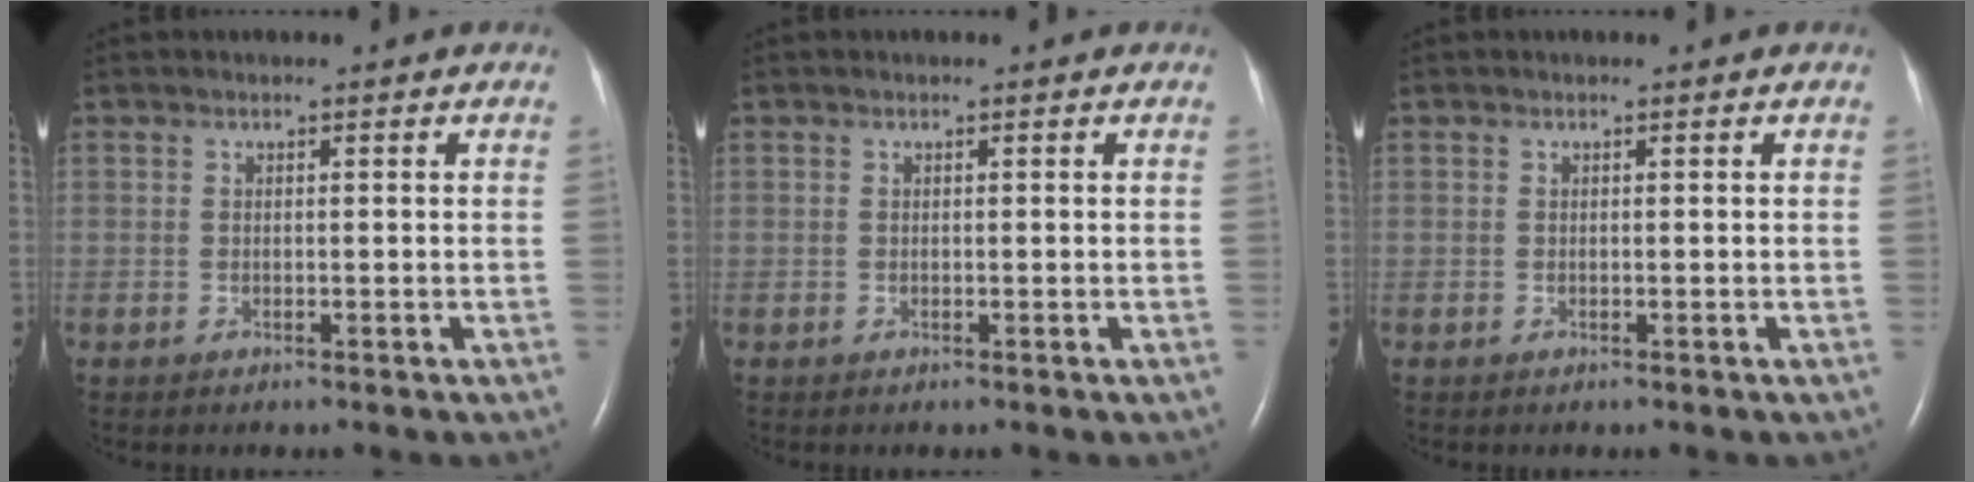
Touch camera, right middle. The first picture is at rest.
{"total": 0.0}
{"total": 0.0}